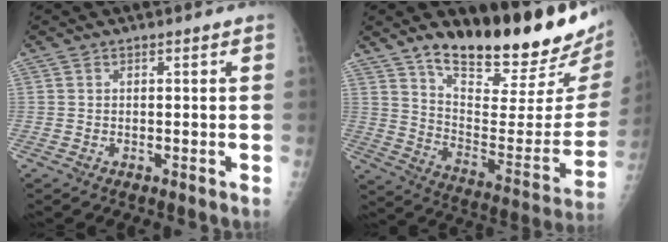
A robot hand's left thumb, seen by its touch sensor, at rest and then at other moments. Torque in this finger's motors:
{"motor_torque": [0.33, 0.42, 0.81, -1.96, 0.07]}